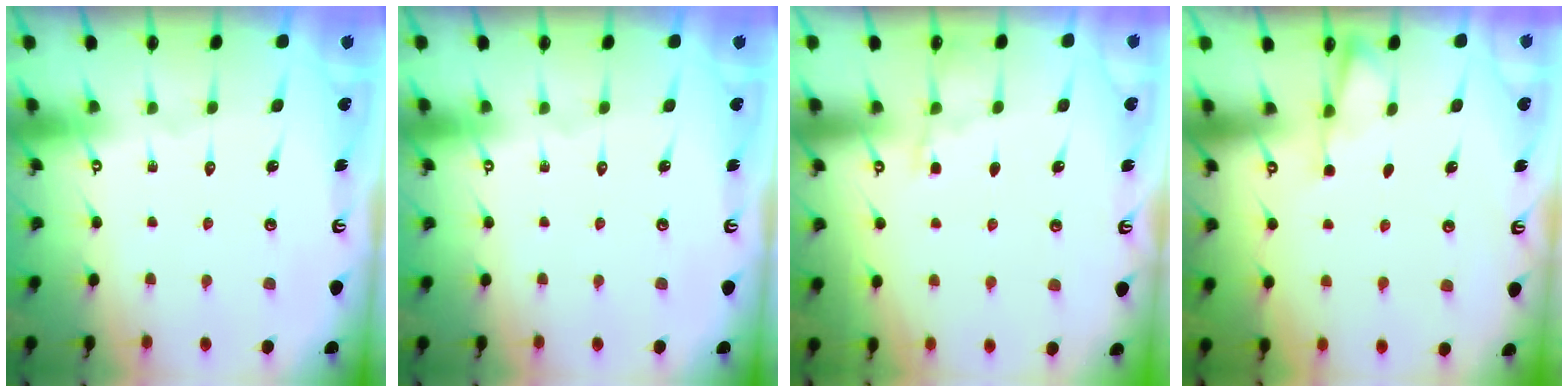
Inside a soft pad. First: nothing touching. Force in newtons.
{"total": 0.0}
{"total": 5.0, "press": 4.9, "slide": 0.7}
{"total": 2.3, "press": 2.2, "slide": 0.4}